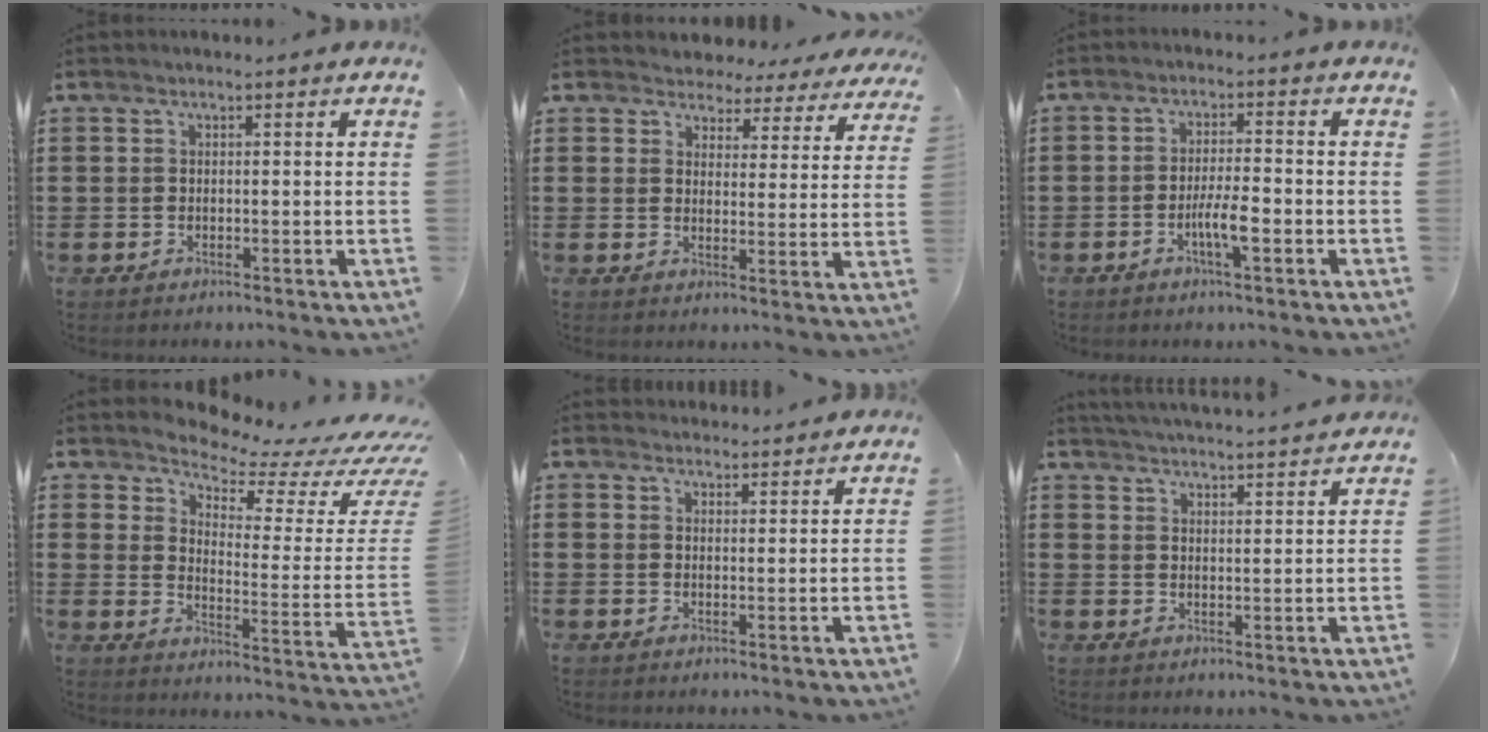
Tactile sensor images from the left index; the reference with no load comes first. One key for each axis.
{"total": 4.0, "fx": 3.8, "fy": 1.4, "fz": 0.2, "tx": -0.027, "ty": -0.017, "tz": 0.064}
{"total": 4.6, "fx": -1.7, "fy": 0.9, "fz": 4.2, "tx": -0.076, "ty": 0.003, "tz": -0.033}
{"total": 4.6, "fx": 4.3, "fy": 0.5, "fz": 1.6, "tx": -0.042, "ty": -0.049, "tz": 0.064}
{"total": 2.4, "fx": 2.4, "fy": 0.2, "fz": -0.3, "tx": -0.001, "ty": -0.005, "tz": 0.047}
{"total": 3.7, "fx": 3.6, "fy": -0.8, "fz": 0.0, "tx": -0.012, "ty": -0.024, "tz": 0.062}